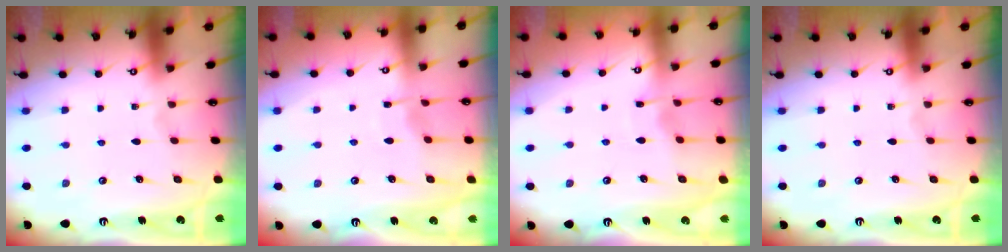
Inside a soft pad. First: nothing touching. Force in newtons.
{"total": 2.8, "press": 2.7, "slide": 0.5}
{"total": 3.4, "press": 3.4, "slide": 0.4}
{"total": 0.0}